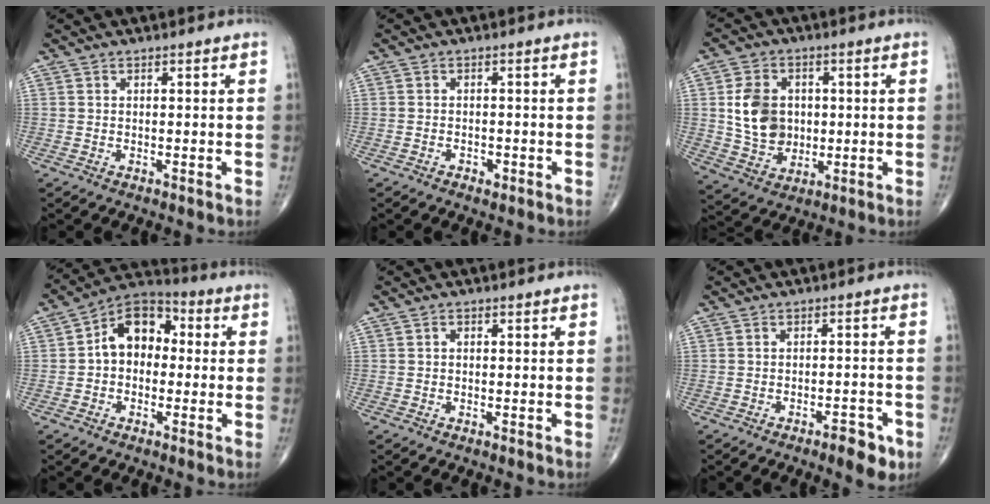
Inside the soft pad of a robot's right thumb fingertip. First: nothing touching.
{"total": 1.4, "force": [-0.8, 0.9, 0.7], "torque": [-0.010, 0.005, -0.012]}
{"total": 10.7, "force": [1.0, 8.5, 6.4], "torque": [-0.089, -0.004, 0.023]}
{"total": 10.7, "force": [0.4, 7.7, 7.5], "torque": [-0.086, 0.036, -0.013]}
{"total": 0.7, "force": [0.0, 0.5, 0.4], "torque": [-0.001, 0.002, -0.003]}
{"total": 5.2, "force": [-2.9, 1.8, 3.9], "torque": [-0.043, 0.011, -0.039]}